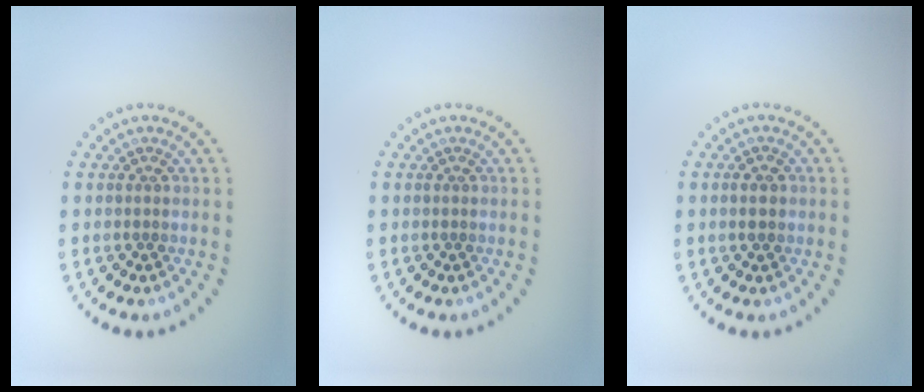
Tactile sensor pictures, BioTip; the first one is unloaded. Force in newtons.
{"total": 0.0}
{"total": 2.0, "press": 1.9, "slide": 0.3}